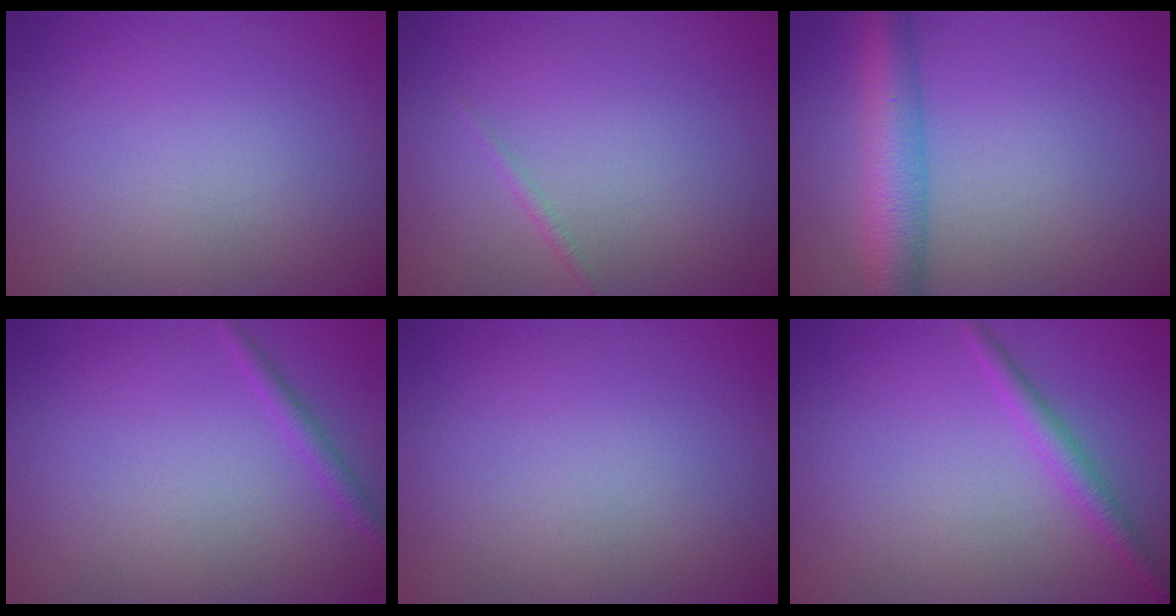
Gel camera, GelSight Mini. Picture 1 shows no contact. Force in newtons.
{"total": 0.6, "press": 0.6, "slide": 0.0}
{"total": 5.5, "press": 5.5, "slide": 0.2}
{"total": 1.3, "press": 1.3, "slide": 0.0}
{"total": 0.0}
{"total": 2.0, "press": 2.0, "slide": 0.1}